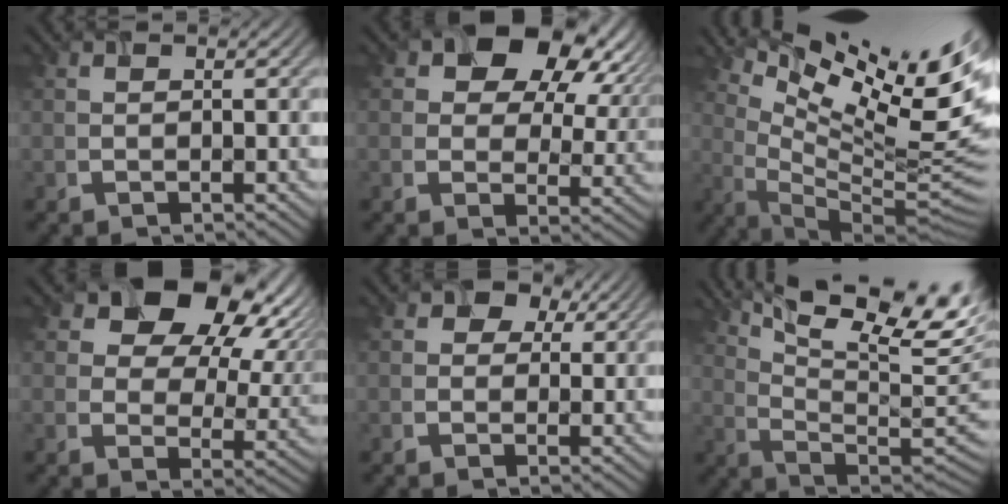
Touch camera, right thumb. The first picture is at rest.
{"total": 12.0, "force": [5.1, 8.3, 7.1], "torque": [-0.108, 0.002, 0.080]}
{"total": 15.0, "force": [7.0, 4.4, 12.5], "torque": [-0.209, -0.004, 0.124]}
{"total": 14.3, "force": [6.5, 9.9, 7.9], "torque": [-0.121, 0.004, 0.102]}
{"total": 4.2, "force": [1.8, 3.5, 1.3], "torque": [-0.023, -0.009, 0.034]}
{"total": 15.6, "force": [7.7, 5.1, 12.5], "torque": [-0.205, 0.000, 0.121]}